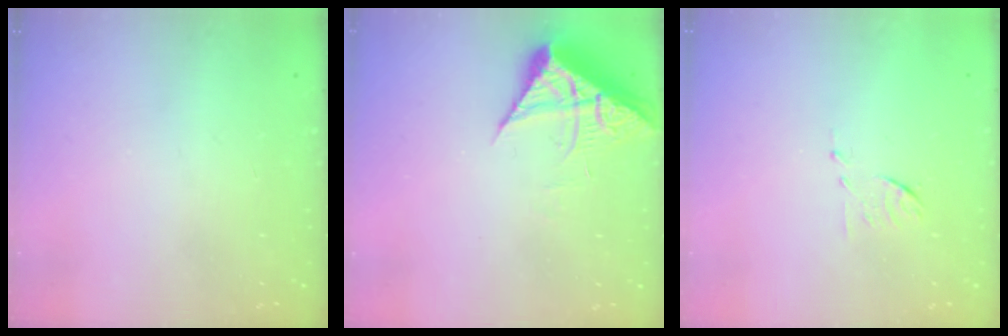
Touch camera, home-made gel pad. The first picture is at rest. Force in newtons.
{"total": 7.5, "press": 7.5, "slide": 0.8}
{"total": 5.9, "press": 5.9, "slide": 0.5}